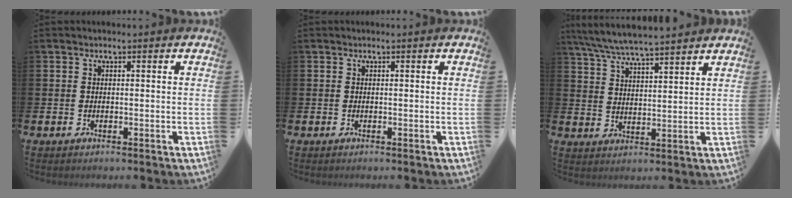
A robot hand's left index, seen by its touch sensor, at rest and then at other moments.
{"total": 0.0}
{"total": 6.4, "force": [6.1, 0.2, 1.8], "torque": [-0.059, -0.029, 0.110]}